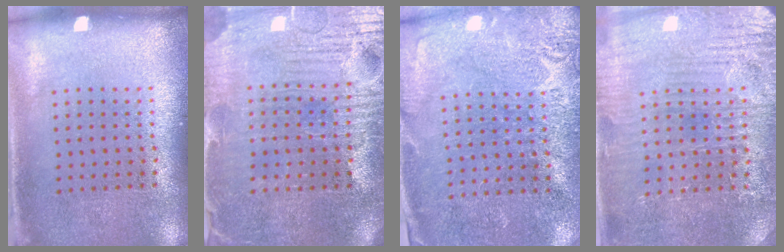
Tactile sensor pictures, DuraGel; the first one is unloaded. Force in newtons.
{"total": 4.0, "press": 3.8, "slide": 1.3}
{"total": 2.7, "press": 2.7, "slide": 0.4}
{"total": 3.8, "press": 3.7, "slide": 0.6}